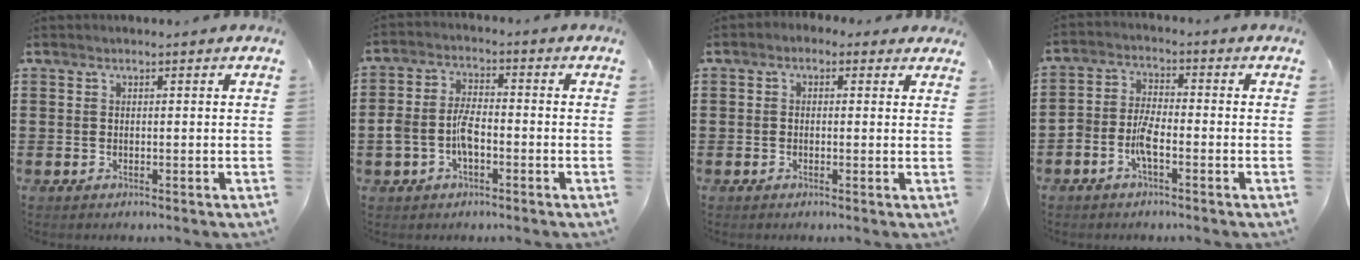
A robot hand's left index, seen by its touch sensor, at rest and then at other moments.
{"total": 5.6, "force": [-1.9, 3.0, 4.3], "torque": [-0.109, 0.000, -0.043]}
{"total": 1.2, "force": [-0.3, 1.0, 0.7], "torque": [-0.016, 0.006, -0.009]}
{"total": 4.4, "force": [-2.3, 1.6, 3.4], "torque": [-0.078, 0.004, -0.047]}